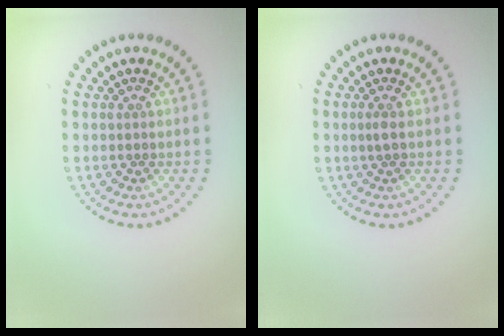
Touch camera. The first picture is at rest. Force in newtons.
{"total": 0.6, "press": 0.5, "slide": 0.4}